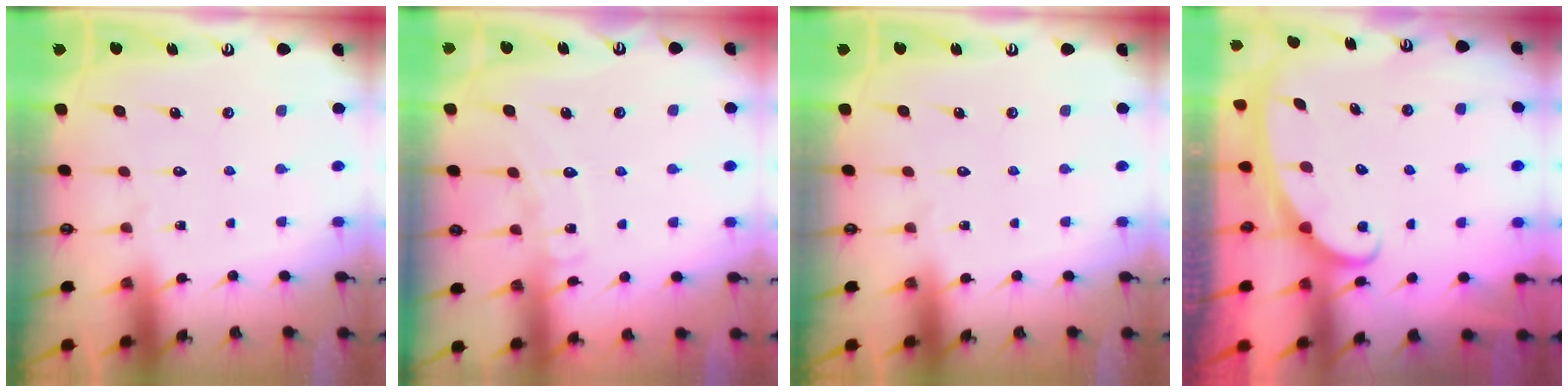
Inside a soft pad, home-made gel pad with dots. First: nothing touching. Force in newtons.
{"total": 7.3, "press": 7.3, "slide": 0.6}
{"total": 0.0}
{"total": 2.4, "press": 2.4, "slide": 0.4}